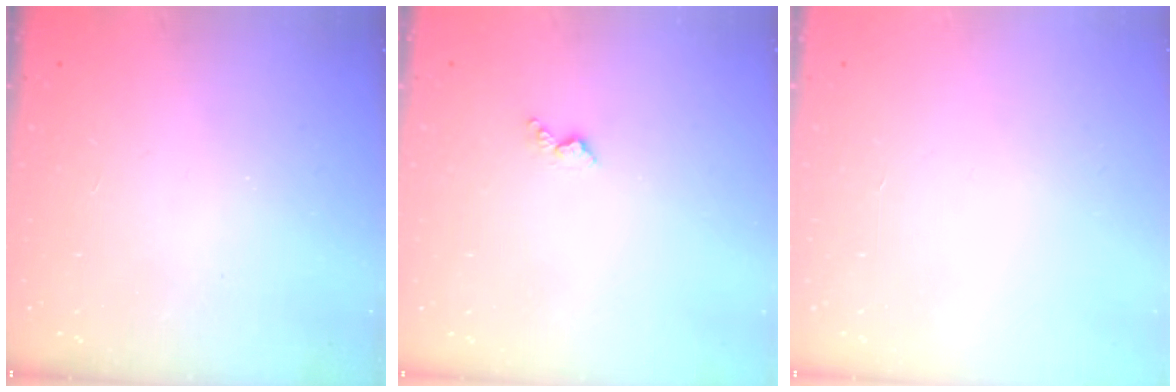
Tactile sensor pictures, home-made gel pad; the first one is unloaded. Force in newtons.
{"total": 2.7, "press": 2.6, "slide": 0.5}
{"total": 0.0}